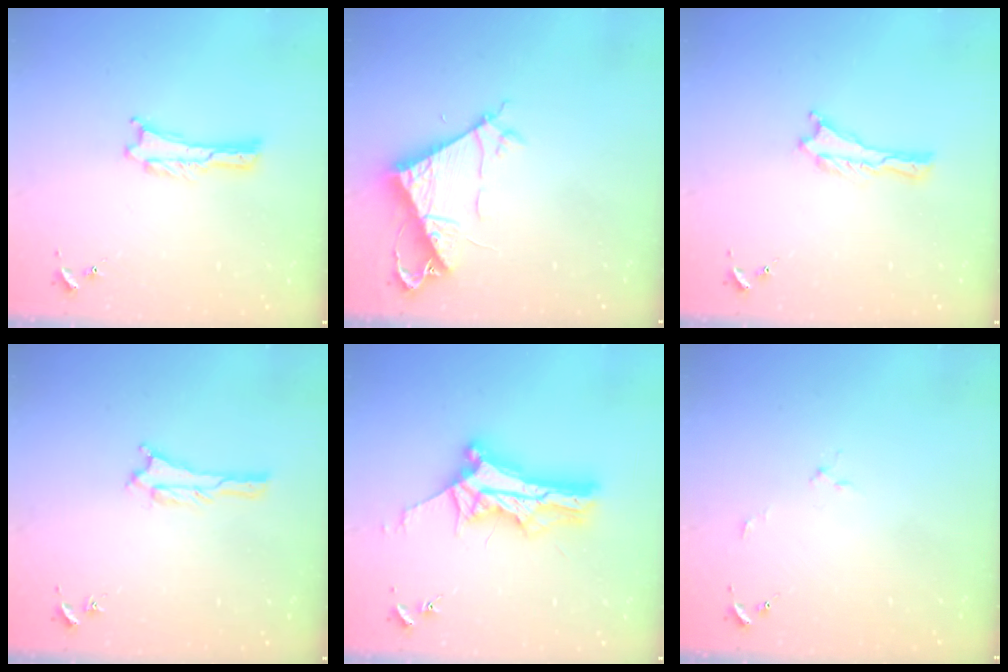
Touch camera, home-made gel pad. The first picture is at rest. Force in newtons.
{"total": 7.3, "press": 7.2, "slide": 0.7}
{"total": 0.0}
{"total": 0.6, "press": 0.6, "slide": 0.1}
{"total": 9.2, "press": 9.2, "slide": 0.4}
{"total": 2.0, "press": 2.0, "slide": 0.1}